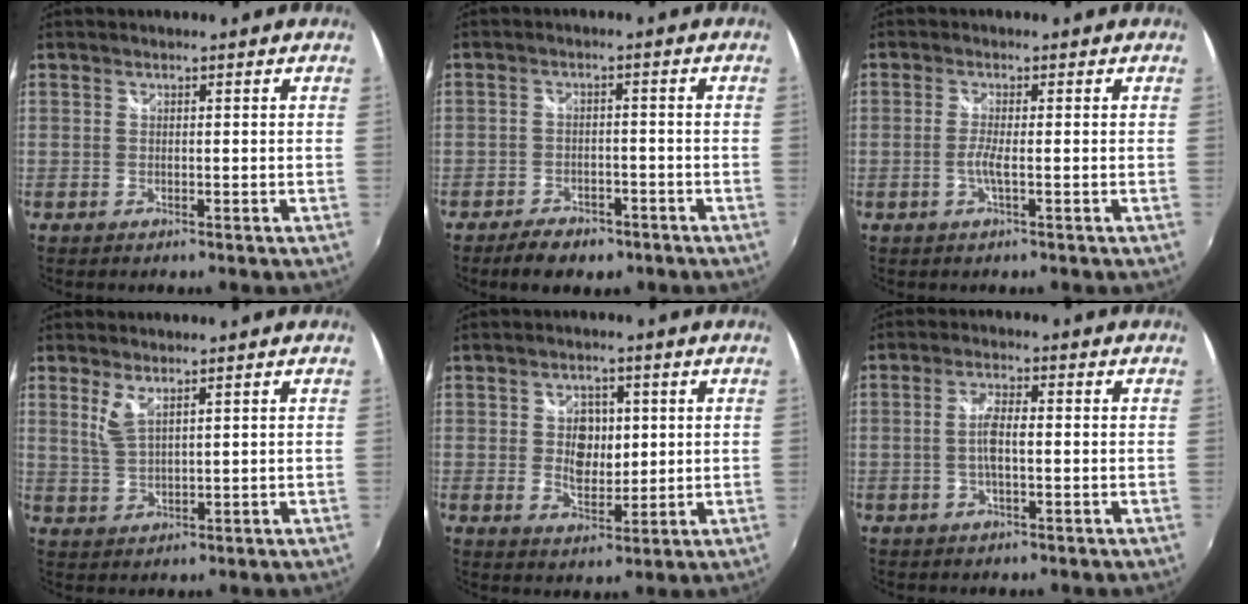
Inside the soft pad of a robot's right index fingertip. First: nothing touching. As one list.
[{"total": 7.5, "force": [-5.7, 3.7, 3.3], "torque": [-0.085, 0.004, -0.081]}, {"total": 2.2, "force": [-0.8, -0.3, 2.0], "torque": [-0.044, -0.004, -0.018]}, {"total": 3.6, "force": [2.0, 1.1, 2.8], "torque": [-0.057, -0.004, 0.042]}, {"total": 6.3, "force": [0.9, 4.4, 4.4], "torque": [-0.073, 0.002, 0.017]}, {"total": 4.2, "force": [-0.4, 1.0, 4.1], "torque": [-0.081, 0.004, -0.007]}]